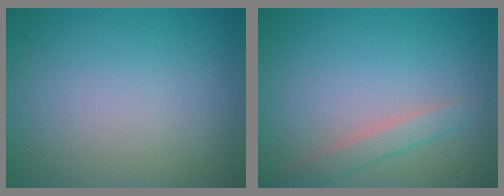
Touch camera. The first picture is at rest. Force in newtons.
{"total": 1.9, "press": 1.9, "slide": 0.0}